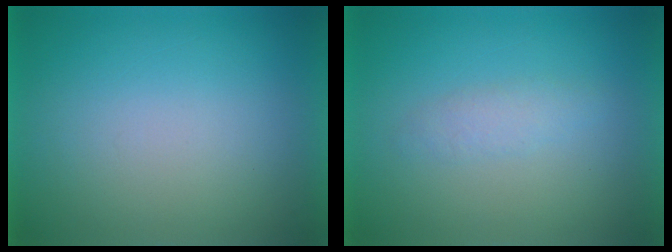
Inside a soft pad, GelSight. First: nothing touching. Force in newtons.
{"total": 1.9}